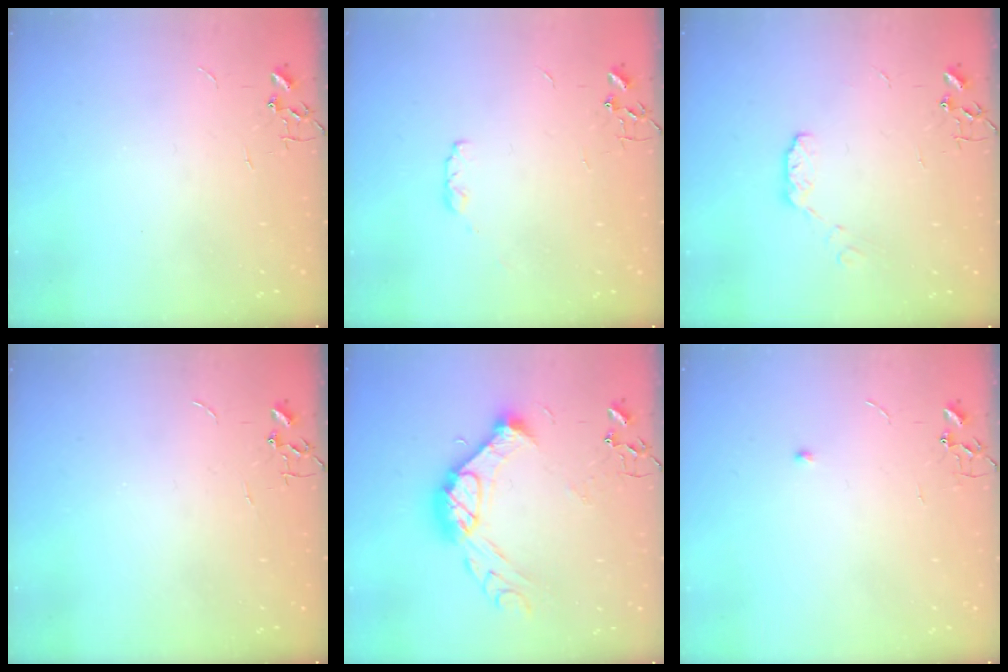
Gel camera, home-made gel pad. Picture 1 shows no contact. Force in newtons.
{"total": 3.4, "press": 3.4, "slide": 0.5}
{"total": 5.8, "press": 5.8, "slide": 0.1}
{"total": 0.0}
{"total": 17.4, "press": 17.3, "slide": 1.6}
{"total": 4.7, "press": 4.7, "slide": 0.6}